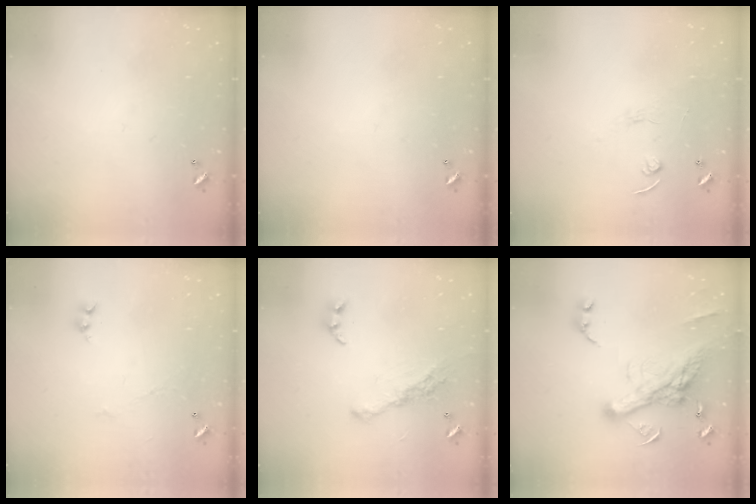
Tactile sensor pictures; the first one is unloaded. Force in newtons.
{"total": 0.0}
{"total": 6.5, "press": 6.5, "slide": 0.2}
{"total": 1.2, "press": 1.1, "slide": 0.4}
{"total": 9.9, "press": 9.9, "slide": 0.5}
{"total": 15.7, "press": 15.4, "slide": 2.8}